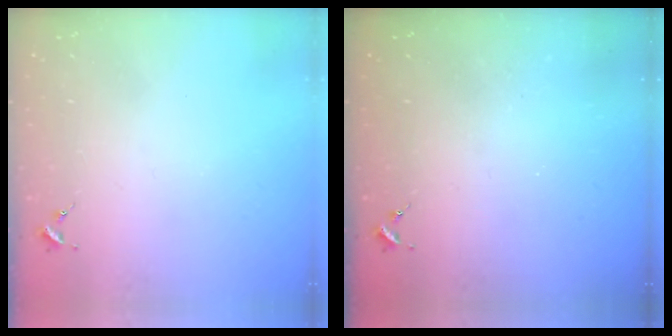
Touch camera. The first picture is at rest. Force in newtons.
{"total": 0.0}